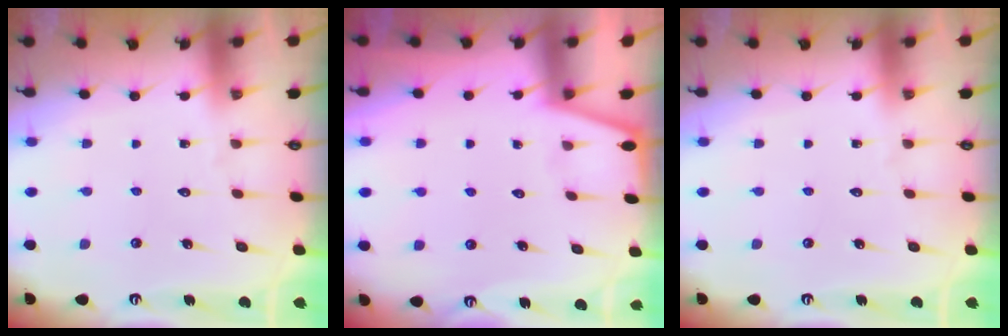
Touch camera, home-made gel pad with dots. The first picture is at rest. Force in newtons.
{"total": 1.1, "press": 1.1, "slide": 0.1}
{"total": 0.0}